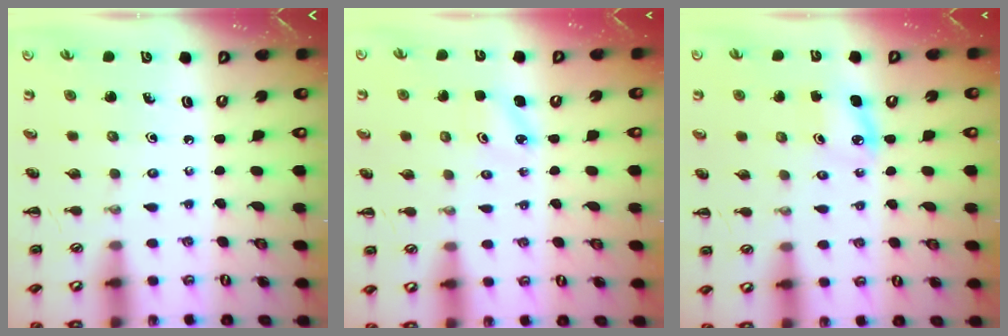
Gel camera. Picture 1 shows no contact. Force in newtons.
{"total": 1.9, "press": 1.8, "slide": 0.4}
{"total": 4.2, "press": 4.1, "slide": 0.9}